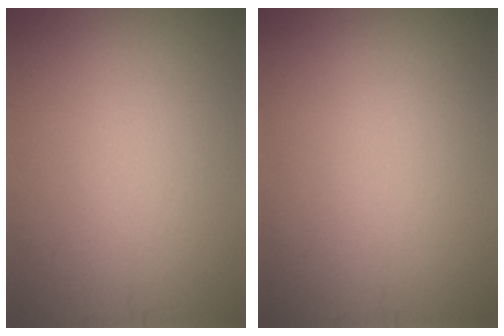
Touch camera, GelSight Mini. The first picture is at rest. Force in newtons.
{"total": 0.0}